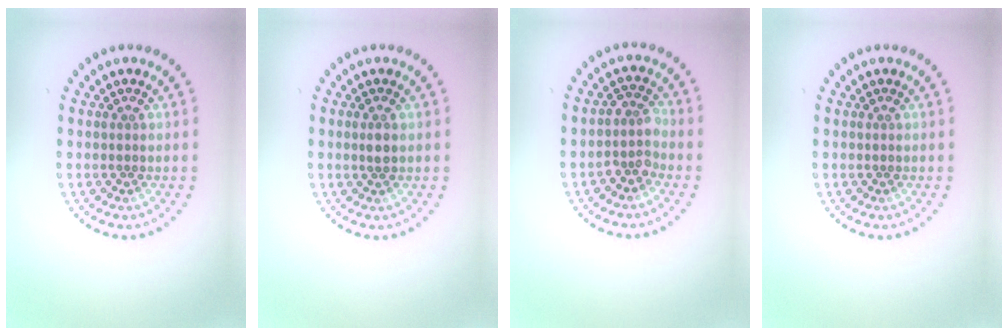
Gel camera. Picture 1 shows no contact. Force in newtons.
{"total": 1.1, "press": 1.0, "slide": 0.4}
{"total": 2.1, "press": 1.6, "slide": 1.3}
{"total": 0.0}